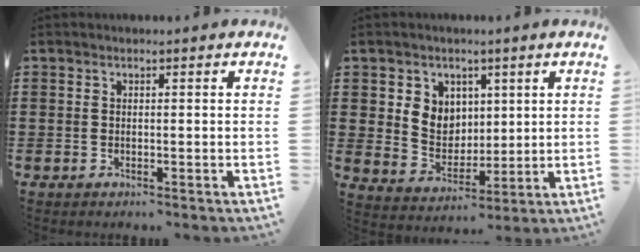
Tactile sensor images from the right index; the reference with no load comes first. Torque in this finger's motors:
{"motor_torque": [0.37, 0.33, 0.25, 0.09]}